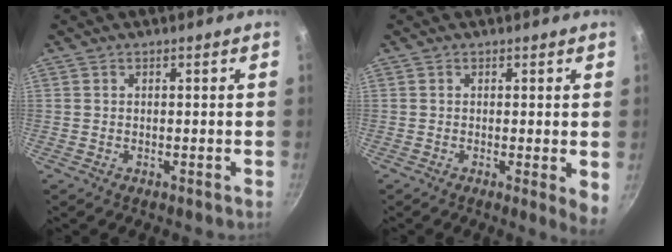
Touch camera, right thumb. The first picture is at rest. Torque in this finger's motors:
{"motor_torque": [-0.22, 0.38, -0.32, -0.01, -0.04]}